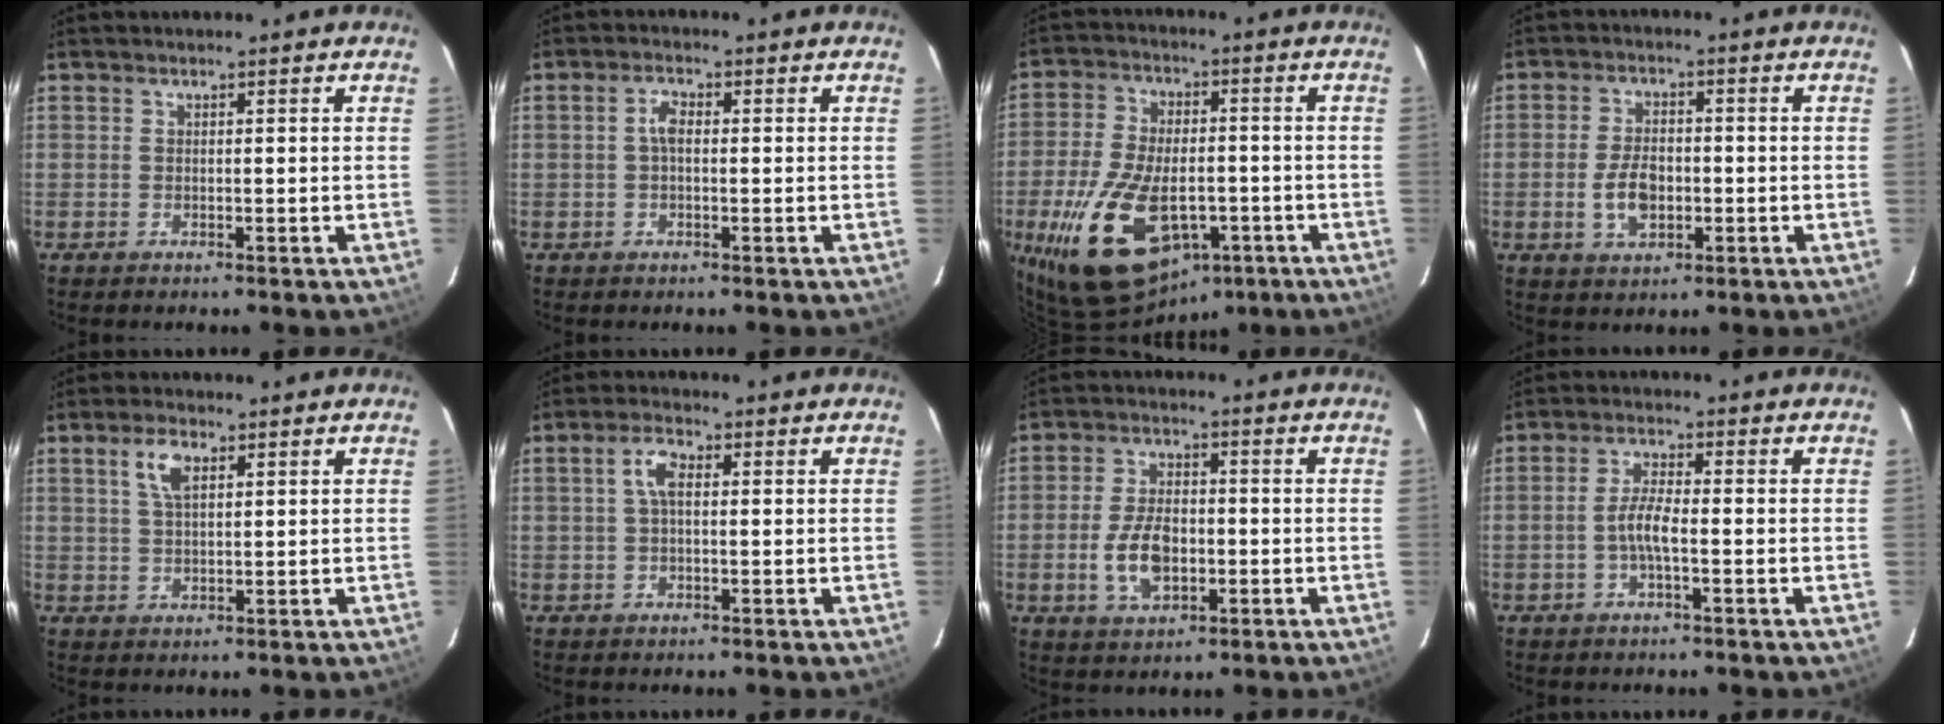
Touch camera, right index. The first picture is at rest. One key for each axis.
{"total": 2.5, "fx": 0.0, "fy": 1.3, "fz": 2.1, "tx": -0.045, "ty": 0.008, "tz": 0.001}
{"total": 21.7, "fx": -9.1, "fy": 11.8, "fz": 15.8, "tx": -0.319, "ty": -0.021, "tz": -0.135}
{"total": 6.5, "fx": -1.4, "fy": 3.8, "fz": 5.1, "tx": -0.102, "ty": 0.004, "tz": -0.019}
{"total": 4.6, "fx": 2.1, "fy": 2.0, "fz": 3.5, "tx": -0.067, "ty": 0.008, "tz": 0.040}
{"total": 3.6, "fx": 0.6, "fy": 1.6, "fz": 3.2, "tx": -0.065, "ty": 0.010, "tz": 0.010}
{"total": 8.7, "fx": -1.9, "fy": 4.9, "fz": 6.9, "tx": -0.141, "ty": 0.003, "tz": -0.029}
{"total": 4.0, "fx": -1.3, "fy": 0.7, "fz": 3.8, "tx": -0.081, "ty": 0.006, "tz": -0.025}